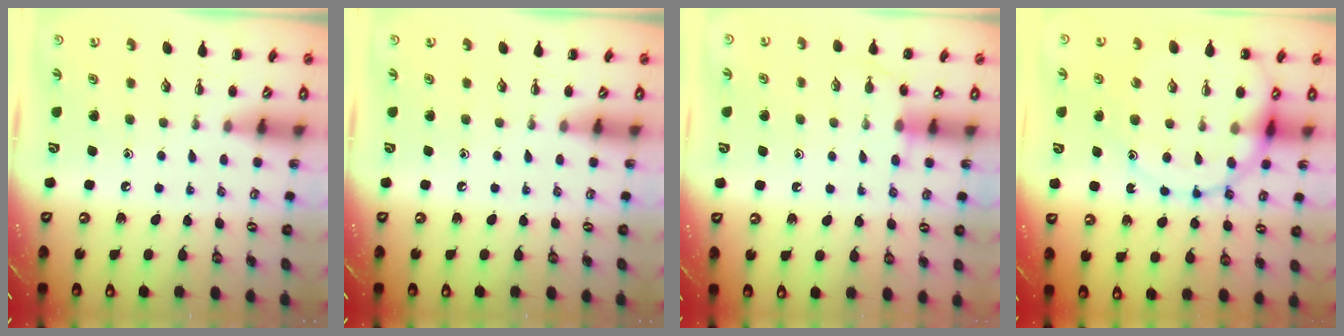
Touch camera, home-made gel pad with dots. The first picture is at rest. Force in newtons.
{"total": 0.0}
{"total": 6.8, "press": 6.7, "slide": 1.3}
{"total": 16.3, "press": 16.1, "slide": 2.5}